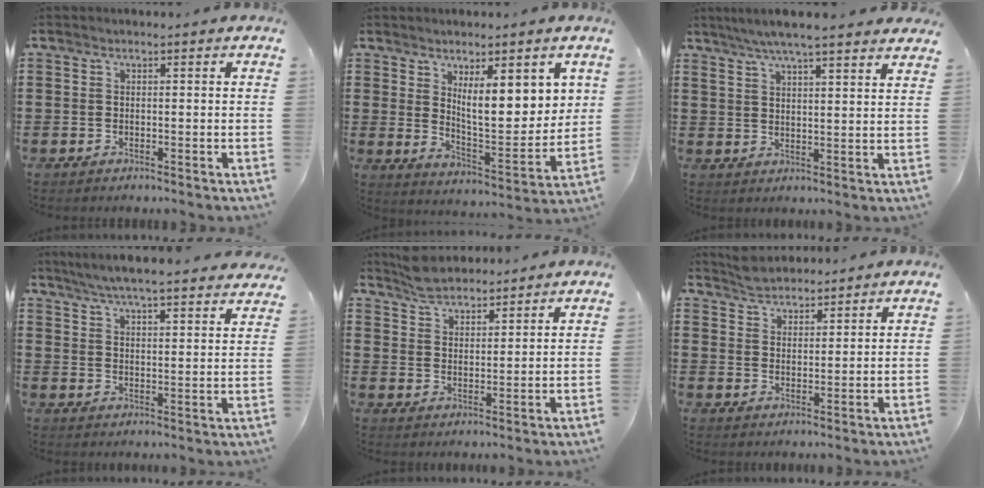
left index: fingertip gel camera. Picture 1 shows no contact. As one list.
[{"total": 8.3, "force": [4.5, 2.4, 6.5], "torque": [-0.101, -0.032, 0.073]}, {"total": 5.6, "force": [5.0, -0.2, 2.5], "torque": [-0.063, -0.015, 0.087]}, {"total": 5.7, "force": [5.4, -0.2, 1.6], "torque": [-0.051, -0.027, 0.096]}, {"total": 4.9, "force": [4.4, 1.9, 0.5], "torque": [-0.026, -0.006, 0.086]}, {"total": 3.7, "force": [3.4, 1.3, -0.2], "torque": [-0.008, 0.000, 0.066]}]